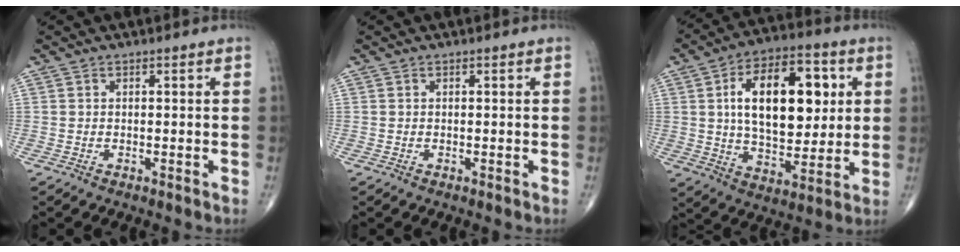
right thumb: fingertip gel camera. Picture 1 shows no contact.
{"total": 0.0}
{"total": 21.0, "force": [4.3, 11.6, 17.0], "torque": [-0.232, -0.003, 0.070]}